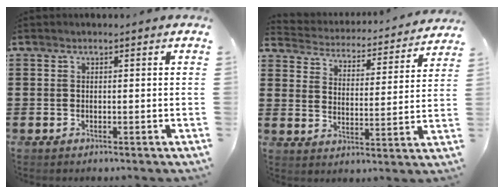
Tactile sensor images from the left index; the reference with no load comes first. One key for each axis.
{"total": 3.4, "fx": 3.4, "fy": 0.1, "fz": -0.2, "tx": -0.020, "ty": -0.031, "tz": 0.050}